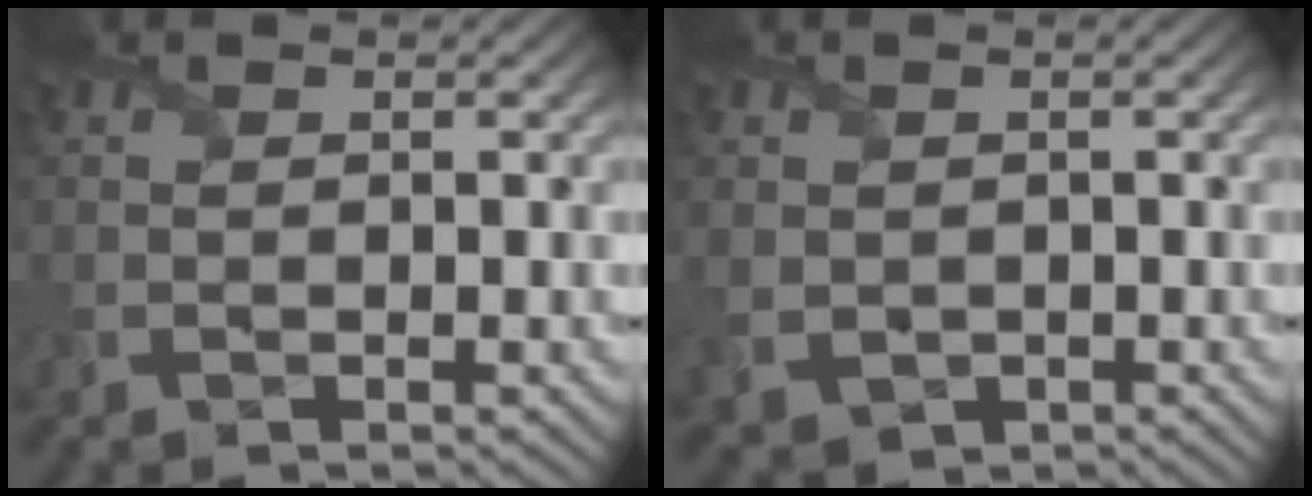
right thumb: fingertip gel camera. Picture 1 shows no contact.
{"total": 2.8, "force": [-0.2, 2.4, 1.3], "torque": [-0.057, -0.013, 0.000]}